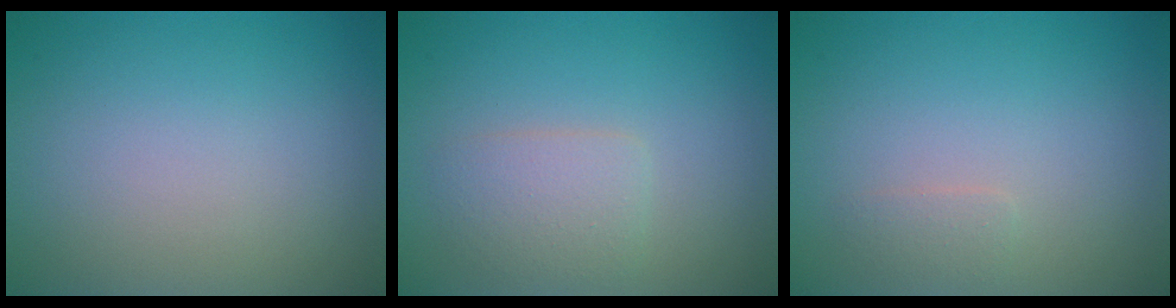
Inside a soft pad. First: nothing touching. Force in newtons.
{"total": 2.3, "press": 2.3, "slide": 0.1}
{"total": 0.8, "press": 0.8, "slide": 0.0}